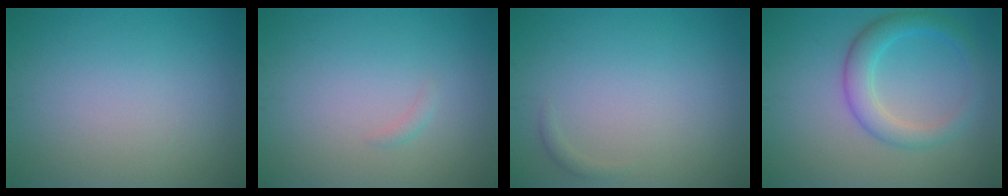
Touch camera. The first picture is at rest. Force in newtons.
{"total": 0.5, "press": 0.5, "slide": 0.1}
{"total": 0.6, "press": 0.6, "slide": 0.0}
{"total": 2.6, "press": 2.6, "slide": 0.2}